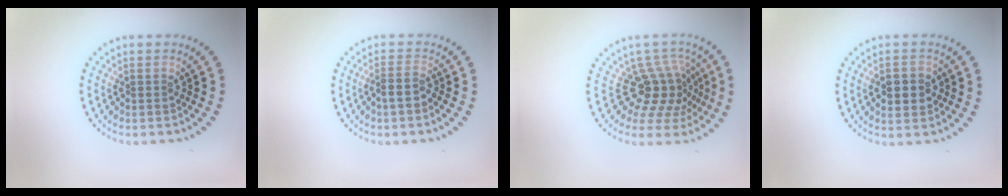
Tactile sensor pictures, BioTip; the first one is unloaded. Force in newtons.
{"total": 1.7, "press": 1.3, "slide": 1.1}
{"total": 4.4, "press": 3.1, "slide": 3.1}
{"total": 2.8, "press": 2.8, "slide": 0.2}